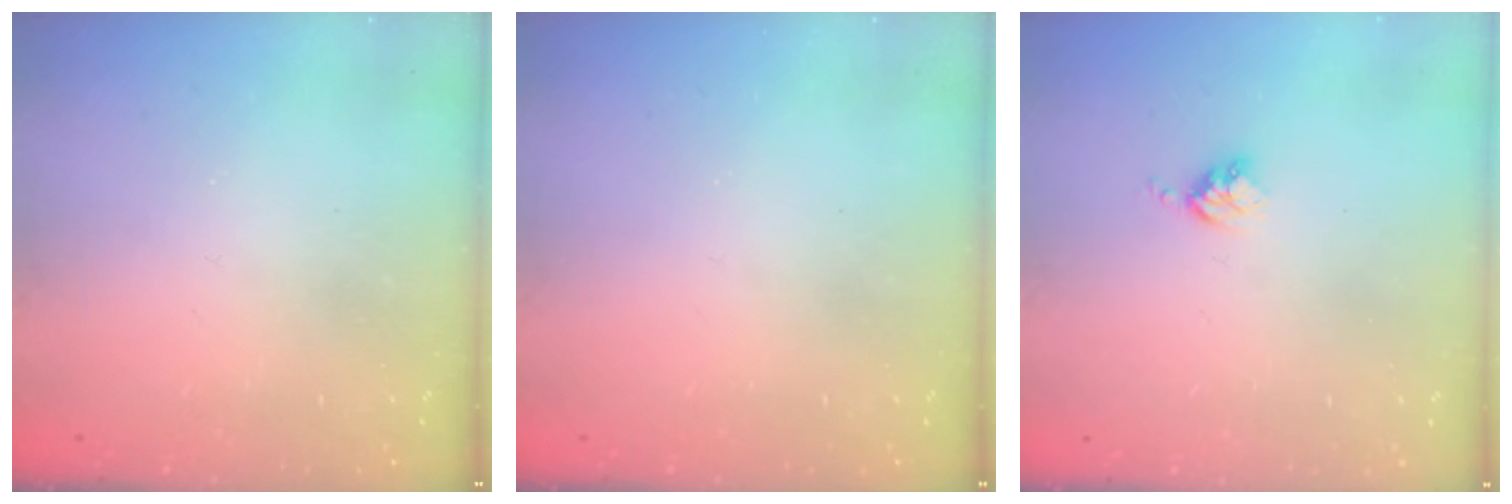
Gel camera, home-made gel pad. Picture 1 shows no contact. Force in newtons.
{"total": 0.0}
{"total": 3.4, "press": 3.4, "slide": 0.4}